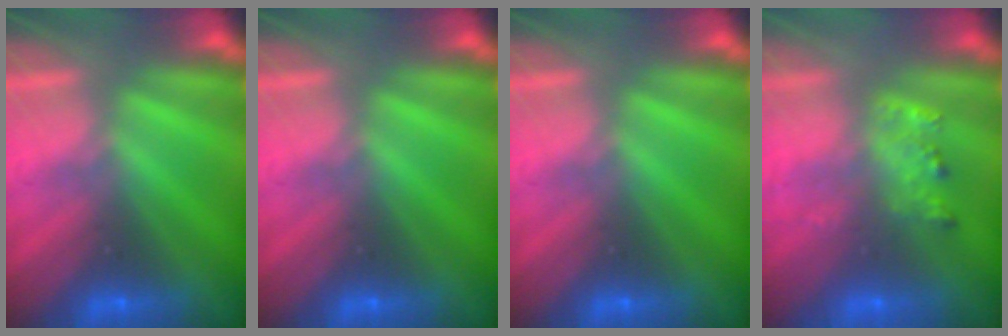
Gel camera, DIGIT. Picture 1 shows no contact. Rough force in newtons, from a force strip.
{"total": 0.0}
{"total": 0.0}
{"total": 2.0}